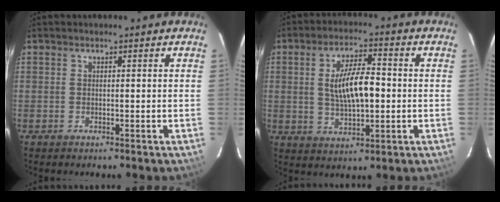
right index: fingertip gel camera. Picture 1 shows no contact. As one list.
[{"total": 10.0, "force": [0.2, 3.8, 9.2], "torque": [-0.173, 0.005, 0.010]}]